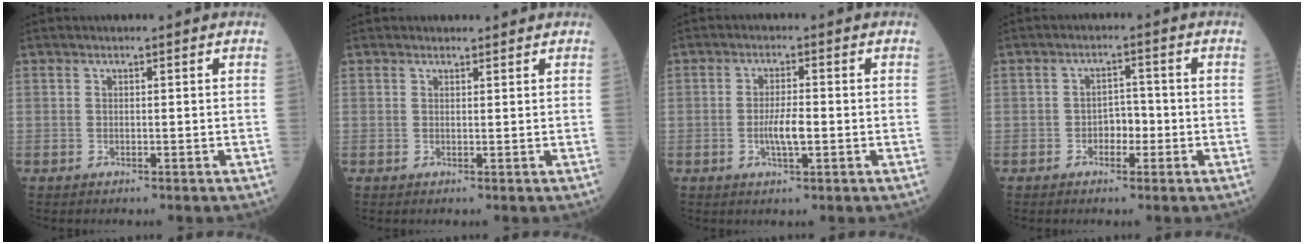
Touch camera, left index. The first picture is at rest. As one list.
[{"total": 0.8, "force": [0.6, 0.3, -0.3], "torque": [-0.001, -0.004, 0.006]}, {"total": 3.7, "force": [-1.3, 0.7, 3.4], "torque": [-0.068, -0.006, -0.024]}, {"total": 3.0, "force": [-1.5, 1.8, 1.9], "torque": [-0.022, 0.004, -0.030]}]